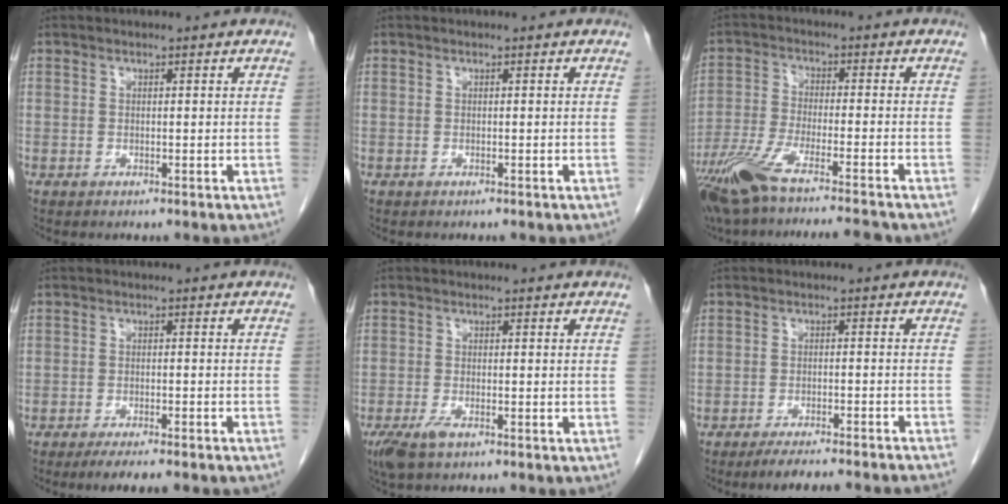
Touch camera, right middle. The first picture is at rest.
{"total": 0.0}
{"total": 14.9, "force": [-12.1, 0.4, 8.7], "torque": [-0.172, -0.034, -0.204]}
{"total": 6.3, "force": [-5.1, 0.7, 3.7], "torque": [-0.044, -0.011, -0.070]}
{"total": 3.4, "force": [-2.1, 1.1, 2.5], "torque": [-0.058, -0.007, -0.037]}
{"total": 10.4, "force": [-9.4, -0.3, 4.4], "torque": [-0.042, -0.017, -0.129]}